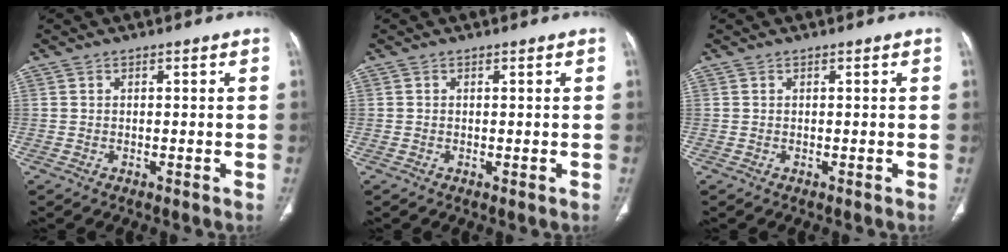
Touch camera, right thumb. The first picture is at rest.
{"total": 0.0}
{"total": 0.0}